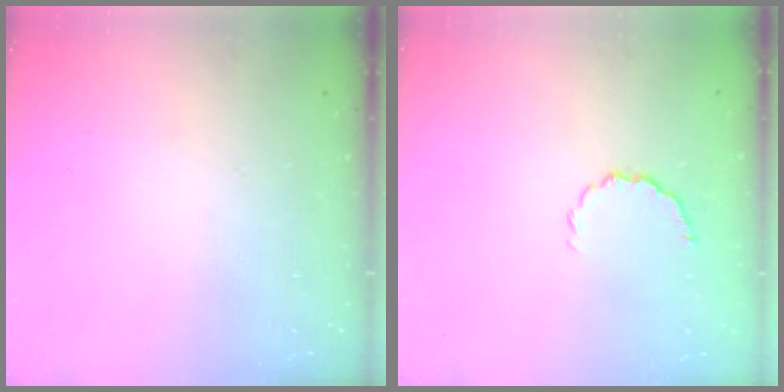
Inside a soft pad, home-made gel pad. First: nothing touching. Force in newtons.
{"total": 4.8, "press": 4.6, "slide": 1.4}